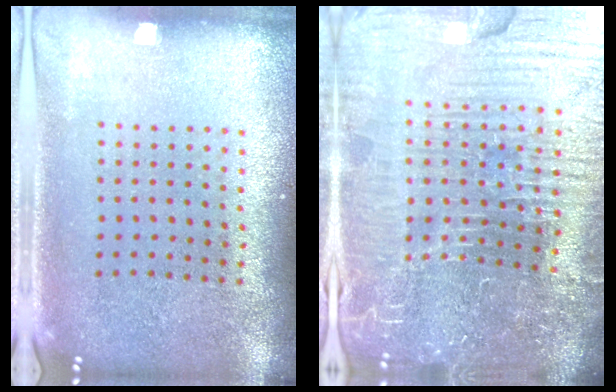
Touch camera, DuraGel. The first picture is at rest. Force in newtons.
{"total": 7.0, "press": 6.3, "slide": 3.1}